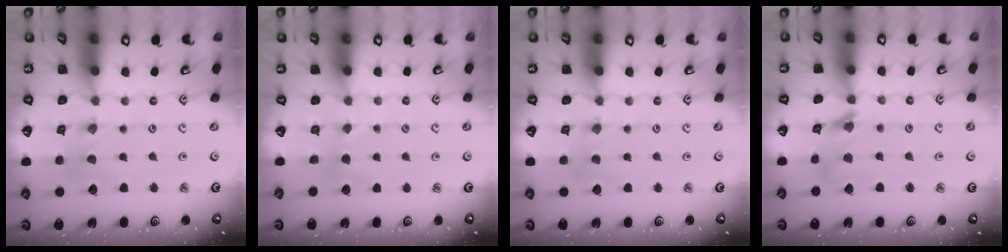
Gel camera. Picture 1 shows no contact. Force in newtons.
{"total": 2.4, "press": 2.4, "slide": 0.3}
{"total": 1.4, "press": 1.3, "slide": 0.2}
{"total": 7.1, "press": 7.1, "slide": 0.7}